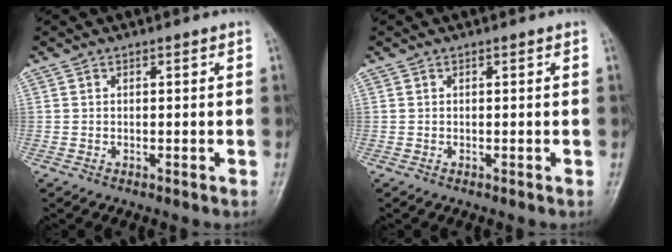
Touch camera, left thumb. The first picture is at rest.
{"total": 0.0}